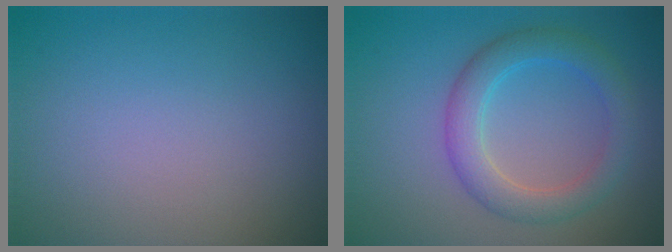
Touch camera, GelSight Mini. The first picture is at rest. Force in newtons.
{"total": 3.9, "press": 3.9, "slide": 0.1}